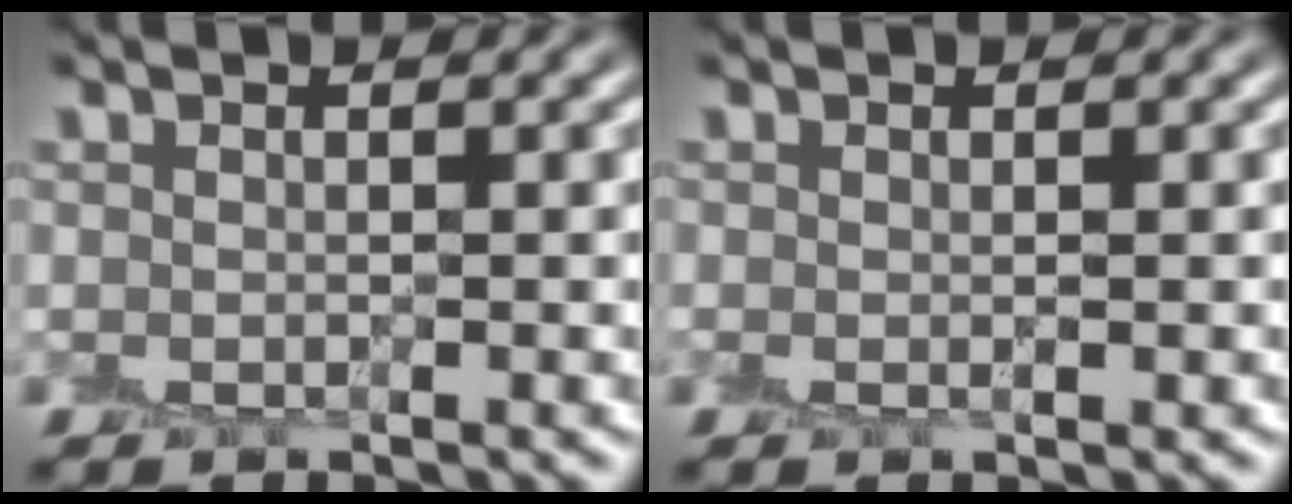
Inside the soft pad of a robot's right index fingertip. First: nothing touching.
{"total": 0.6, "force": [0.0, 0.0, 0.6], "torque": [-0.013, -0.001, 0.000]}